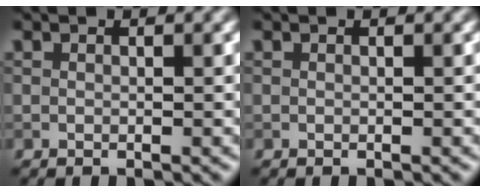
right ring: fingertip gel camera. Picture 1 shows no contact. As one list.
[{"total": 0.0}]